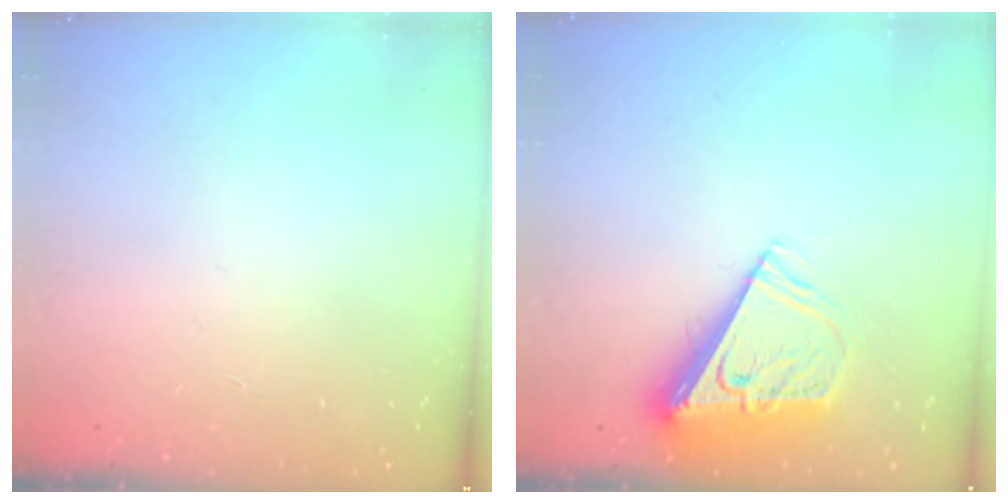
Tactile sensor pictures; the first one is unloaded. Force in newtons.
{"total": 8.9, "press": 8.8, "slide": 1.2}